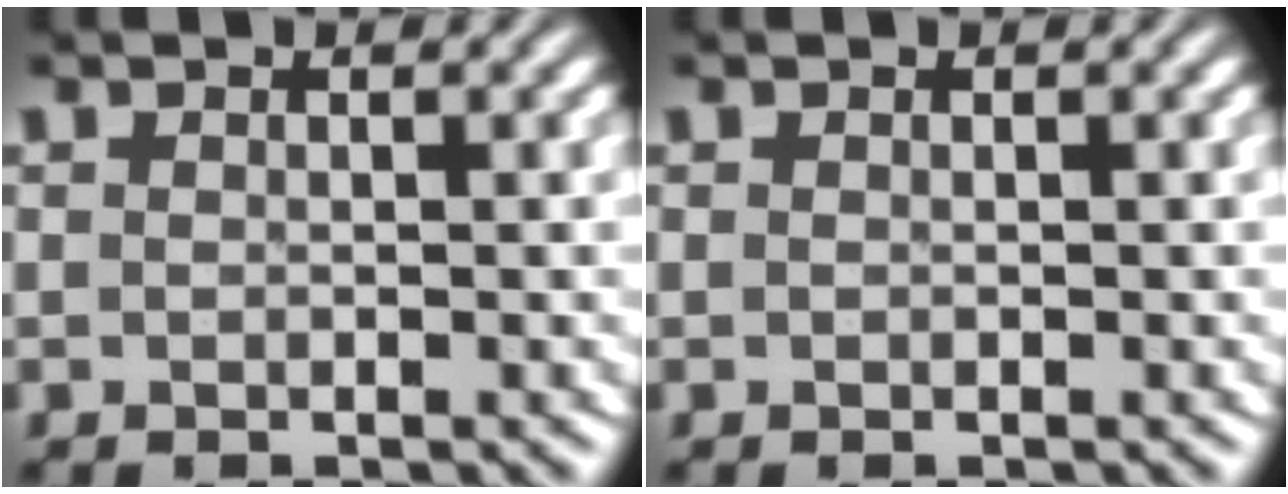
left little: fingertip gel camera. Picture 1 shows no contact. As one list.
[{"total": 0.0}]